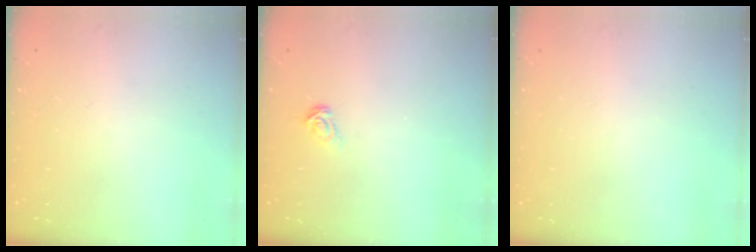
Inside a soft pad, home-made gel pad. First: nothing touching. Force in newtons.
{"total": 4.0, "press": 4.0, "slide": 0.3}
{"total": 0.0}